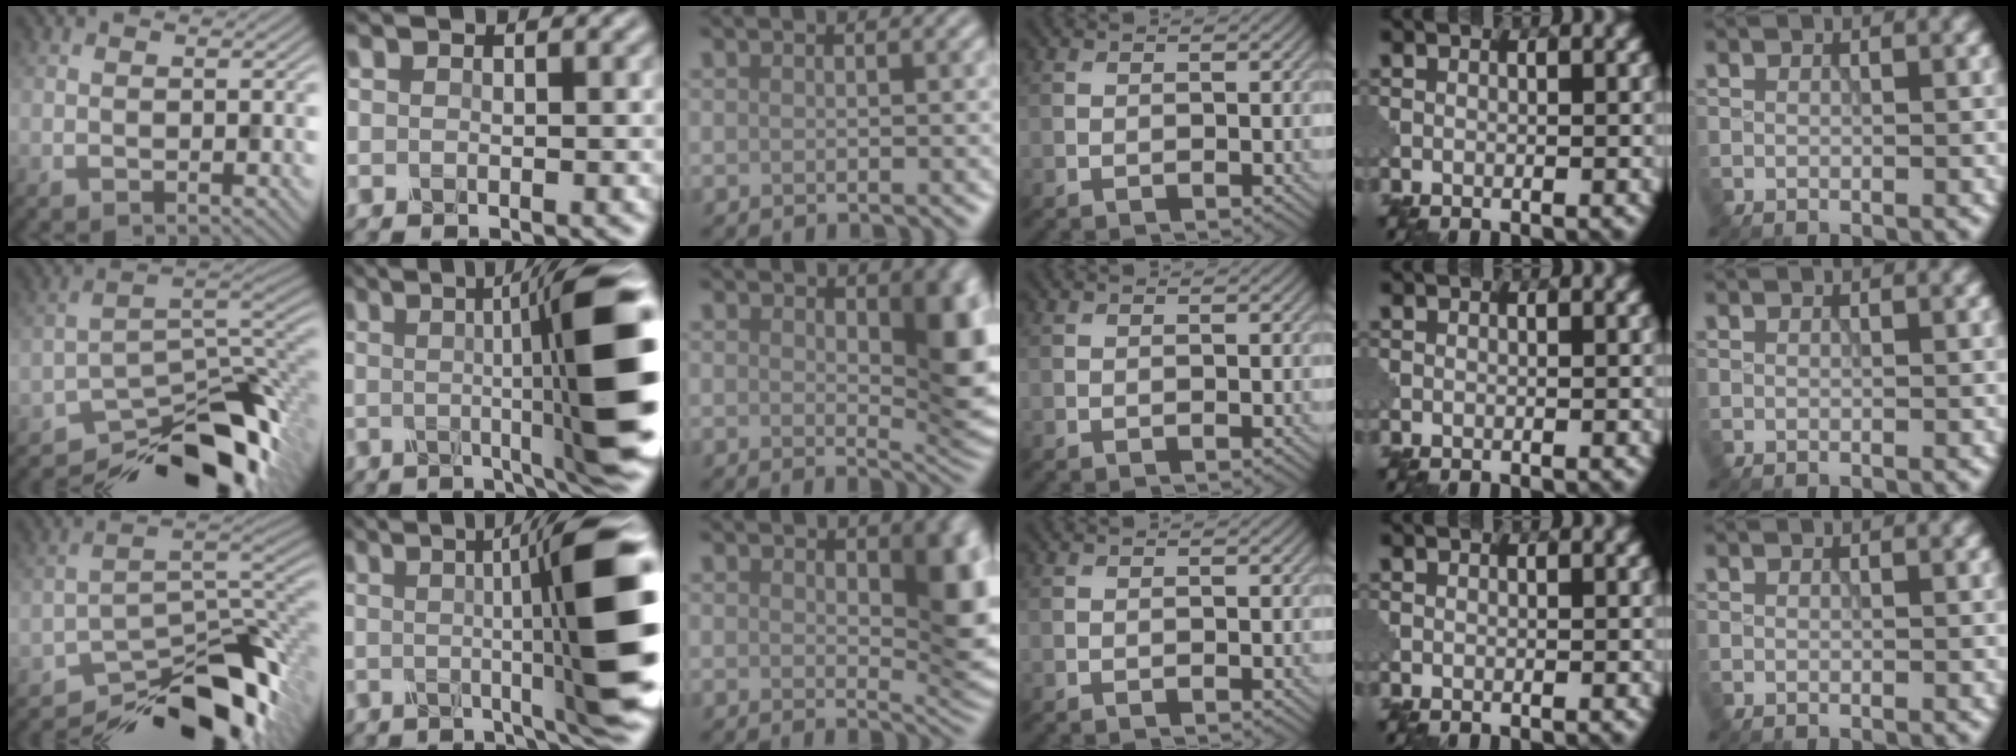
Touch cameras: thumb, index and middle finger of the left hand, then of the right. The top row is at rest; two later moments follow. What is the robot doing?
{"motion": "shake", "object": "sieve"}